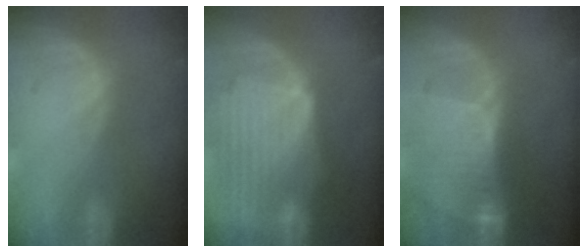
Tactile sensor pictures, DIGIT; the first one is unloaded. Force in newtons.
{"total": 10.5, "press": 9.2, "slide": 5.1}
{"total": 8.3, "press": 7.7, "slide": 3.2}